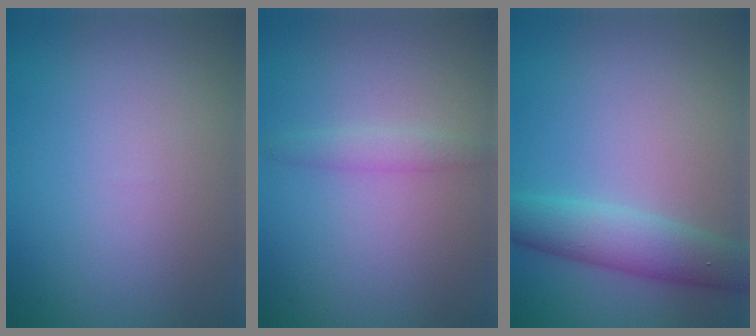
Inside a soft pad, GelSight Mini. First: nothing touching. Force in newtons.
{"total": 1.4, "press": 1.4, "slide": 0.1}
{"total": 4.7, "press": 4.7, "slide": 0.2}